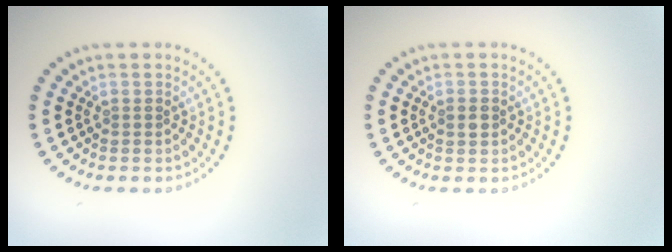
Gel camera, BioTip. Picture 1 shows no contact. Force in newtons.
{"total": 1.5, "press": 1.5, "slide": 0.1}